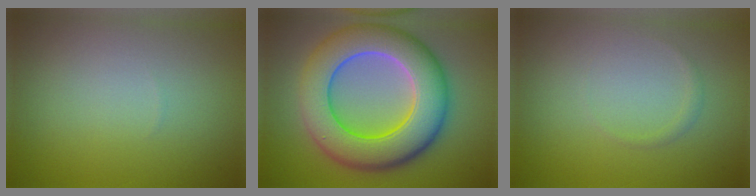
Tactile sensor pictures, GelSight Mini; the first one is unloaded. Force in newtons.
{"total": 11.1, "press": 11.0, "slide": 0.7}
{"total": 0.6, "press": 0.6, "slide": 0.0}